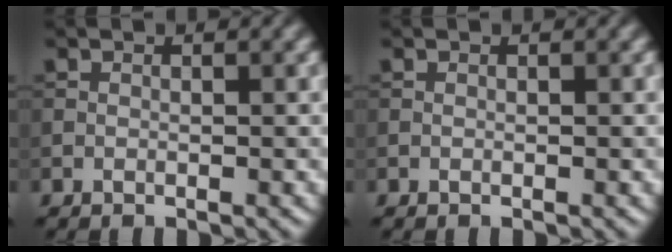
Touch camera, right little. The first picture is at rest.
{"total": 0.0}